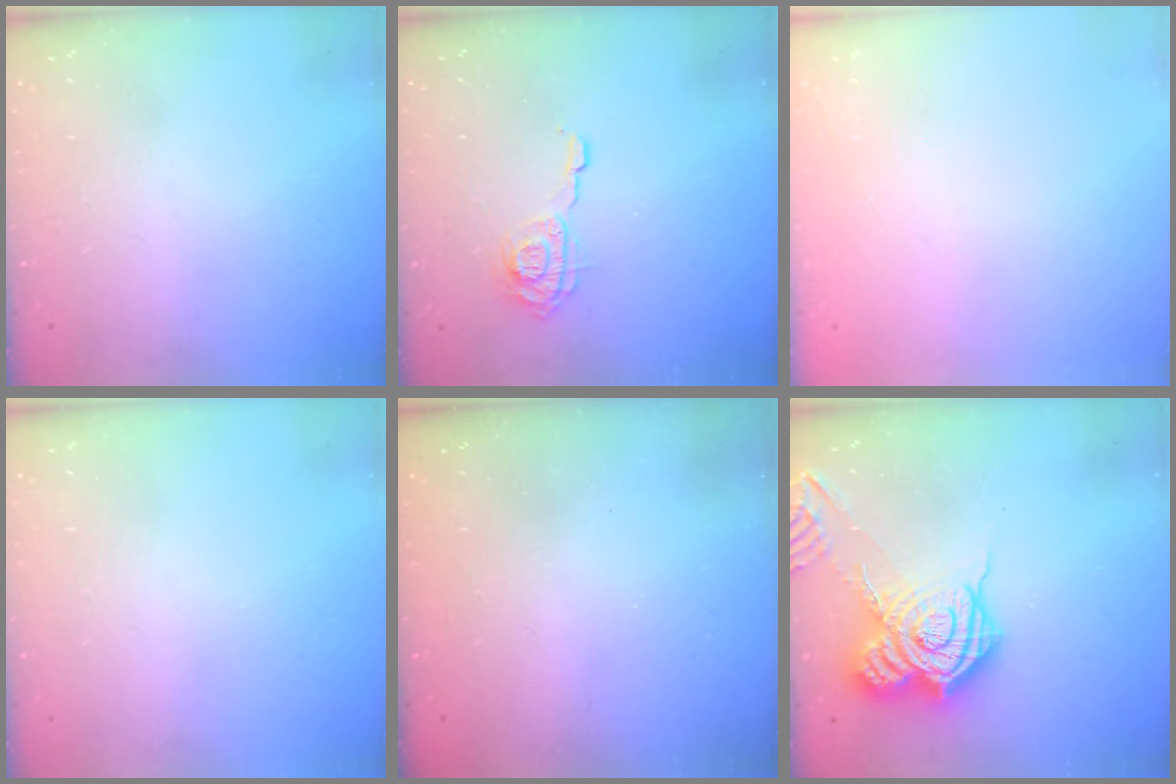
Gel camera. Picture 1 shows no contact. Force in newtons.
{"total": 9.5, "press": 9.4, "slide": 0.6}
{"total": 2.7, "press": 2.6, "slide": 0.8}
{"total": 0.0}
{"total": 2.5, "press": 2.4, "slide": 0.7}
{"total": 18.8, "press": 18.7, "slide": 1.5}